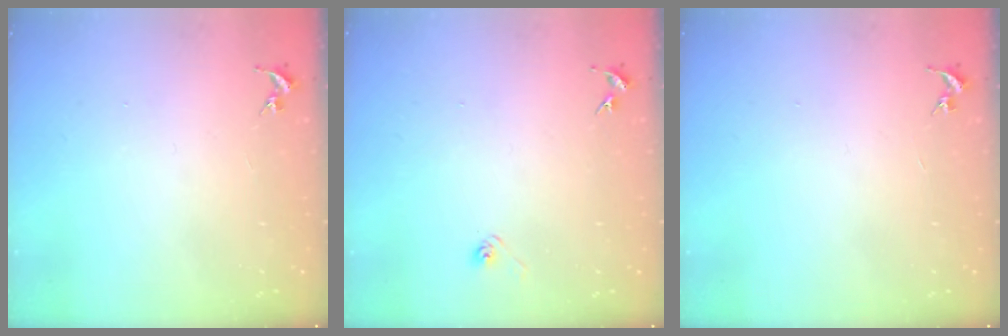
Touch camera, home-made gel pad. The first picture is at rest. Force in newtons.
{"total": 3.2, "press": 2.9, "slide": 1.4}
{"total": 0.0}